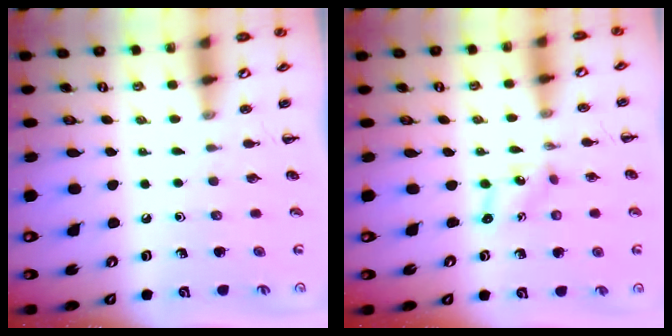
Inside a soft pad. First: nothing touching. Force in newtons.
{"total": 1.7, "press": 1.6, "slide": 0.6}